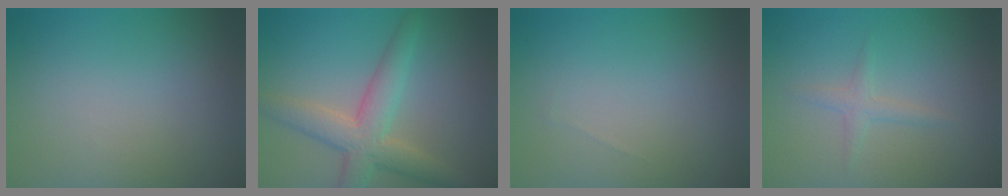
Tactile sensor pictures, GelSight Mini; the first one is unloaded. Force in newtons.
{"total": 5.0, "press": 5.0, "slide": 0.3}
{"total": 0.0}
{"total": 1.3, "press": 1.3, "slide": 0.0}